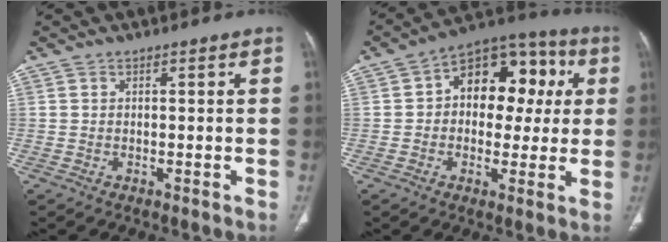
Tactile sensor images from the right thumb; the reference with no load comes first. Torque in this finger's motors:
{"motor_torque": [-0.42, 0.69, 0.78, -0.19, 0.24]}